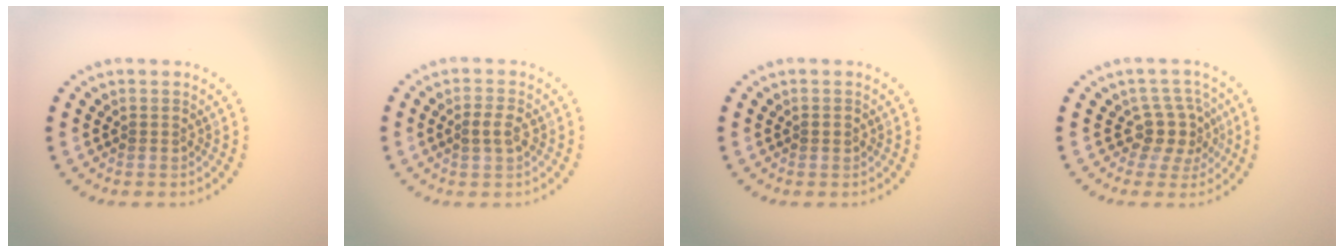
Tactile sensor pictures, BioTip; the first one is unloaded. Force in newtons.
{"total": 1.8, "press": 1.8, "slide": 0.4}
{"total": 0.9, "press": 0.9, "slide": 0.1}
{"total": 3.3, "press": 2.6, "slide": 2.0}